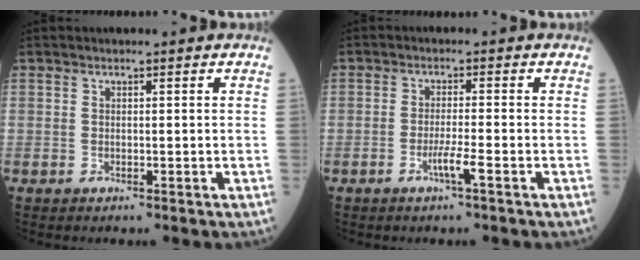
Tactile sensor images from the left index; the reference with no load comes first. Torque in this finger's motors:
{"motor_torque": [-0.10, -0.09, 0.06, 0.02]}